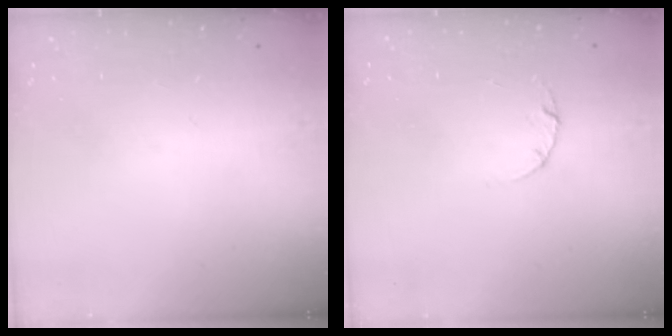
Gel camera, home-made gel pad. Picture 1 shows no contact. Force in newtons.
{"total": 3.0, "press": 3.0, "slide": 0.4}